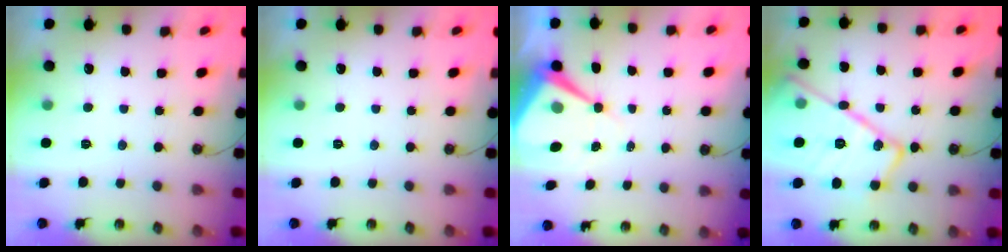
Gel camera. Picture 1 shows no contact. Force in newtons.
{"total": 0.0}
{"total": 10.3, "press": 10.2, "slide": 1.1}
{"total": 23.7, "press": 23.6, "slide": 2.3}